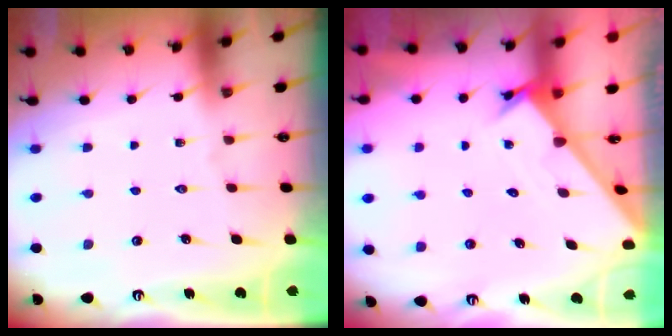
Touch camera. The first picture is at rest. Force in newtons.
{"total": 1.7, "press": 1.7, "slide": 0.1}